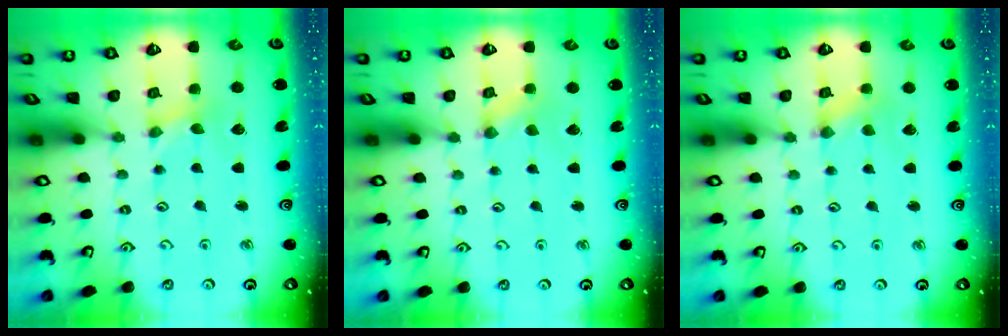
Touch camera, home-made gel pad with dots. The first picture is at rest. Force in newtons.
{"total": 0.6, "press": 0.6, "slide": 0.2}
{"total": 1.0, "press": 1.0, "slide": 0.1}